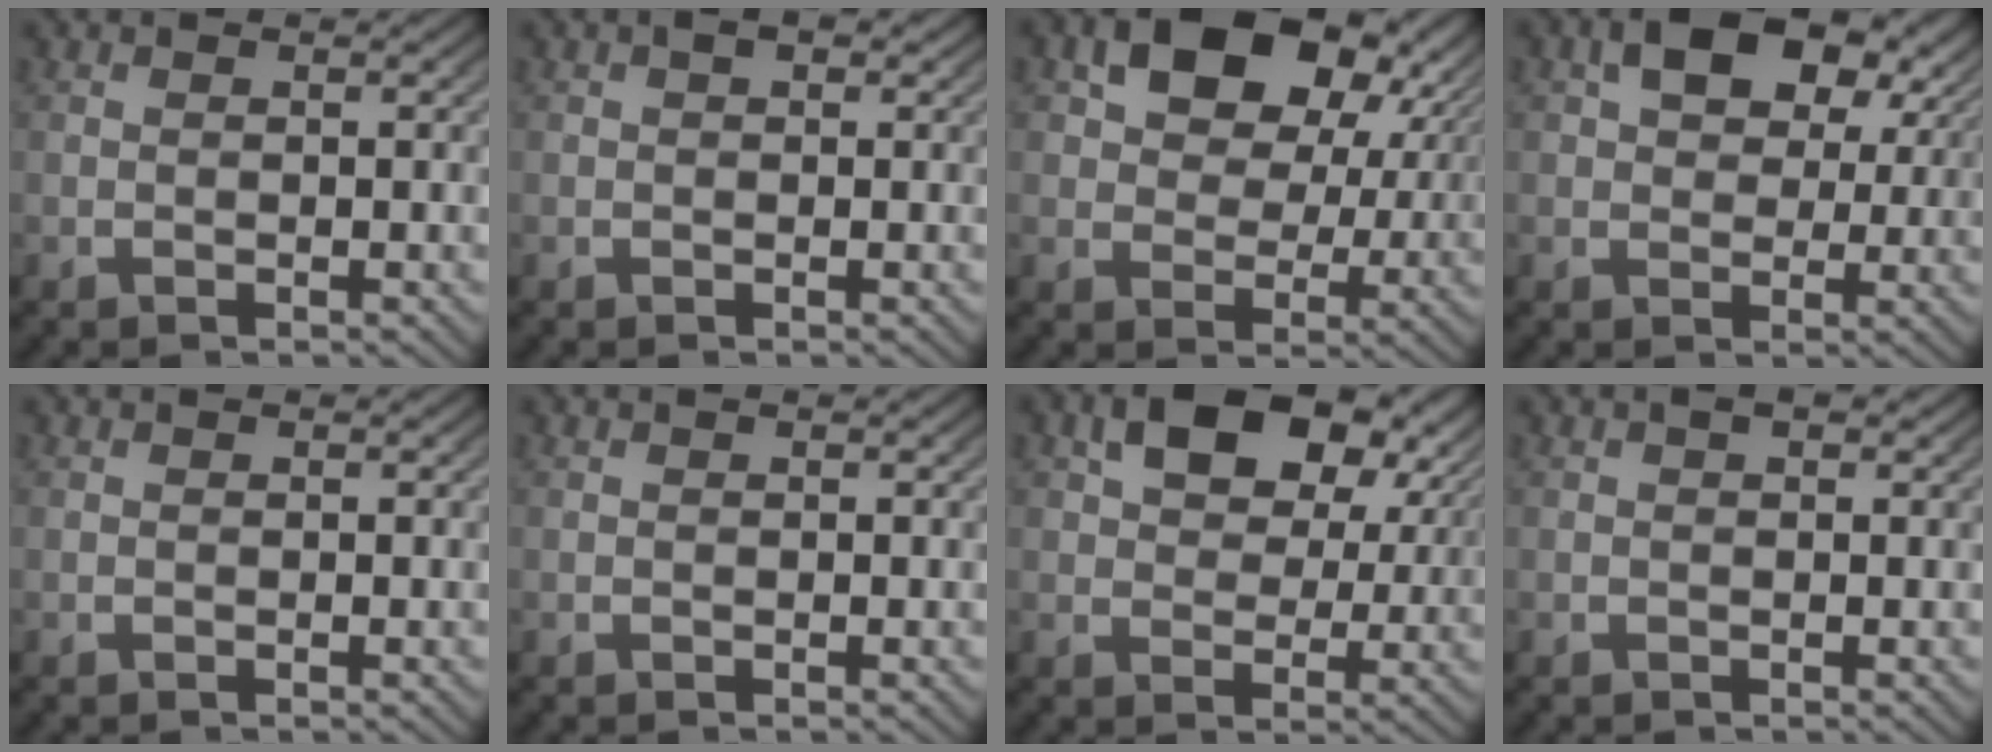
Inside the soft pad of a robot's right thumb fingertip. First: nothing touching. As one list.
[{"total": 1.2, "force": [0.6, 0.7, 0.8], "torque": [-0.013, 0.001, 0.007]}, {"total": 9.3, "force": [3.4, 5.8, 6.4], "torque": [-0.124, -0.009, 0.063]}, {"total": 6.6, "force": [3.3, 3.6, 4.5], "torque": [-0.067, 0.012, 0.052]}, {"total": 0.0}, {"total": 0.0}, {"total": 7.6, "force": [3.5, 4.2, 5.3], "torque": [-0.087, 0.007, 0.060]}, {"total": 0.9, "force": [0.5, 0.4, 0.6], "torque": [-0.008, 0.002, 0.006]}]